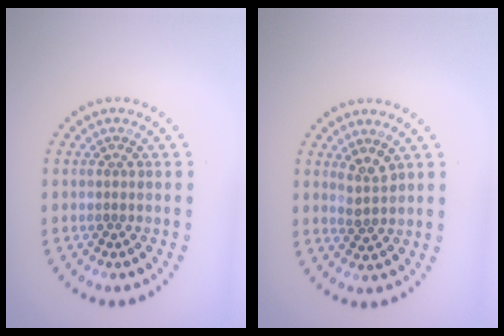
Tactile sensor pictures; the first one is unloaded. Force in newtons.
{"total": 1.7, "press": 1.3, "slide": 1.0}